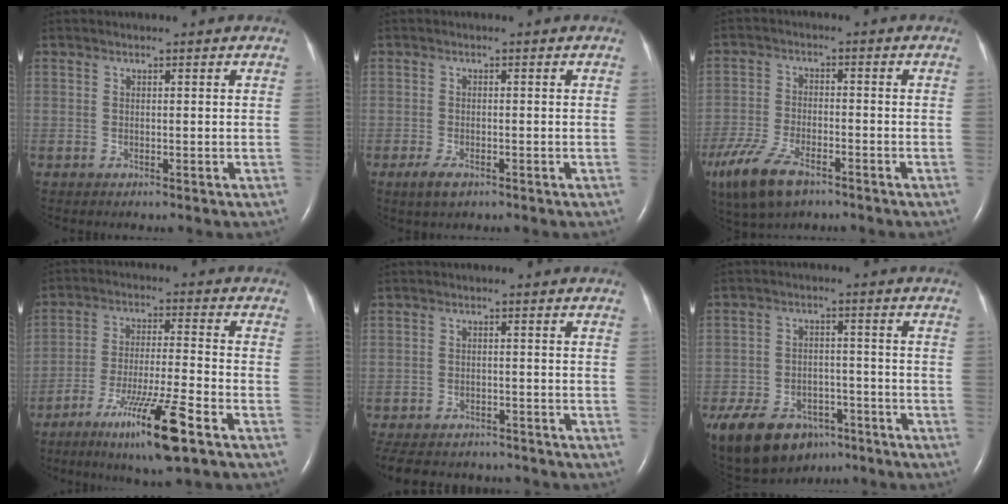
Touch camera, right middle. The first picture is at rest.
{"total": 2.4, "force": [-1.4, 0.9, 1.7], "torque": [-0.040, -0.004, -0.023]}
{"total": 10.9, "force": [-7.2, 4.1, 7.1], "torque": [-0.149, -0.018, -0.130]}
{"total": 12.7, "force": [-7.5, 0.2, 10.3], "torque": [-0.190, -0.029, -0.130]}
{"total": 13.5, "force": [-11.7, 5.1, 4.3], "torque": [-0.107, -0.005, -0.154]}
{"total": 19.6, "force": [-12.5, 12.0, 9.3], "torque": [-0.253, -0.019, -0.186]}